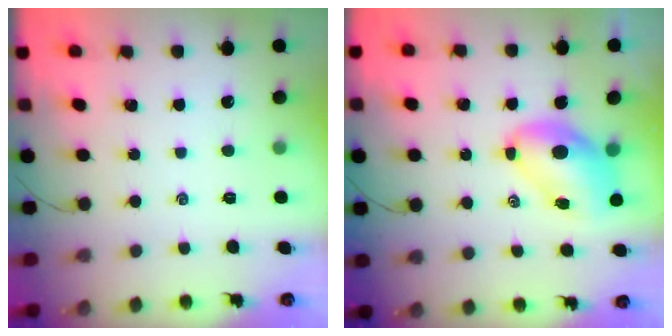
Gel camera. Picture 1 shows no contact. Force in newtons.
{"total": 8.5, "press": 8.2, "slide": 2.1}